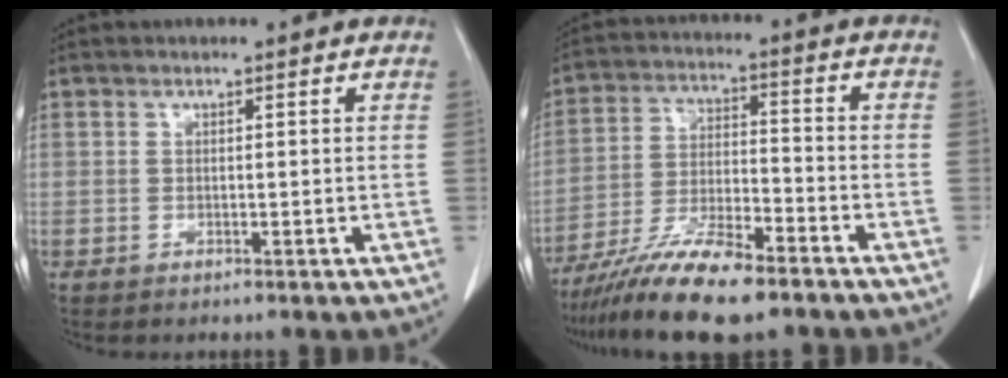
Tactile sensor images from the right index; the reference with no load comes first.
{"total": 12.8, "force": [-9.9, 1.8, 8.0], "torque": [-0.147, -0.020, -0.175]}